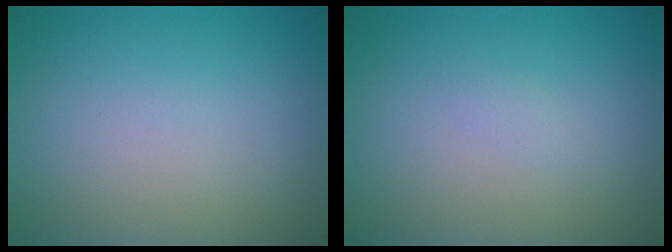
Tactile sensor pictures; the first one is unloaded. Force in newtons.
{"total": 0.6, "press": 0.6, "slide": 0.1}